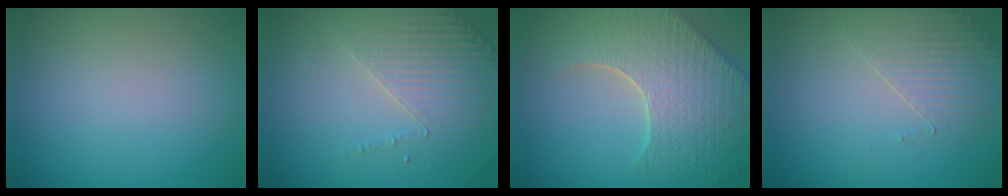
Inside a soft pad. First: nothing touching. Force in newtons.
{"total": 4.3, "press": 3.2, "slide": 2.9}
{"total": 8.7, "press": 6.3, "slide": 6.0}
{"total": 1.8, "press": 1.2, "slide": 1.3}